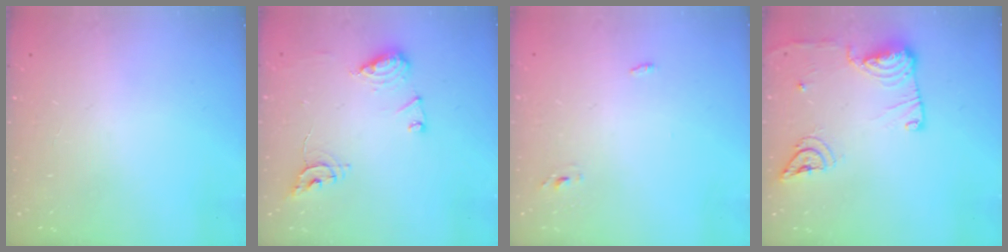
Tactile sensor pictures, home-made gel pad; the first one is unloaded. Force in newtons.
{"total": 12.1, "press": 12.0, "slide": 1.2}
{"total": 2.7, "press": 2.6, "slide": 0.8}
{"total": 13.5, "press": 13.4, "slide": 1.7}